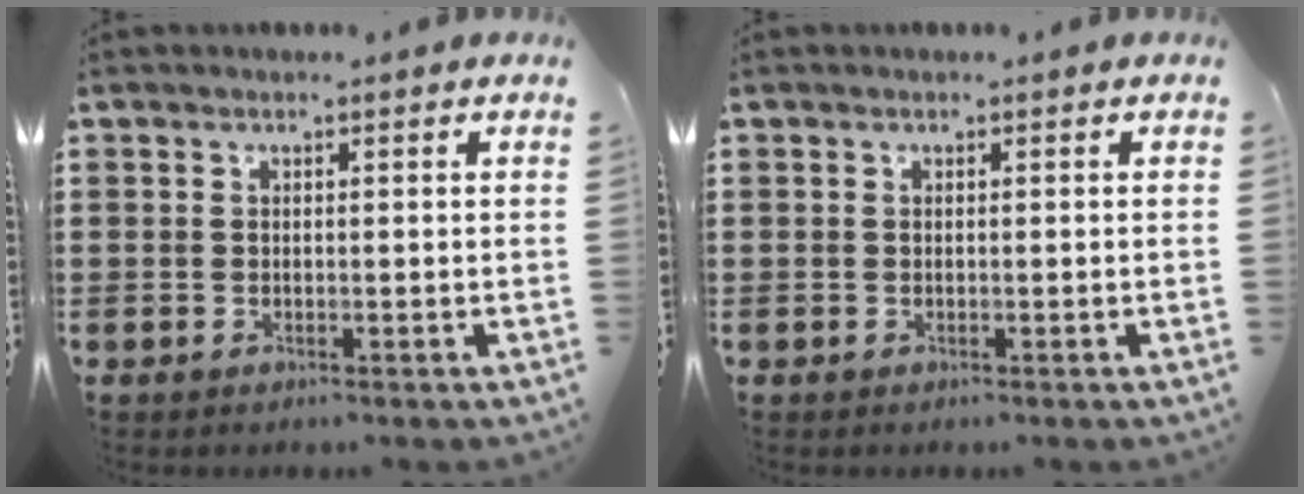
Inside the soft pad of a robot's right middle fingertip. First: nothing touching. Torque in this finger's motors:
{"motor_torque": [-0.03, -0.03, 0.04, -0.01]}